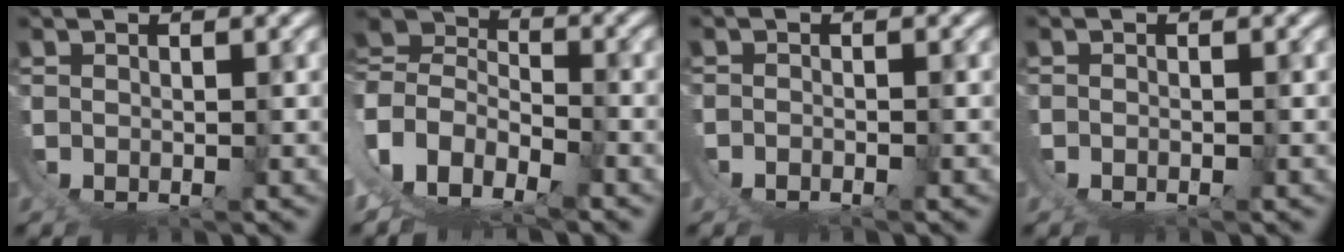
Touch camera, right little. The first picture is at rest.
{"total": 9.6, "force": [2.1, 7.7, 5.4], "torque": [-0.131, -0.023, 0.033]}
{"total": 1.4, "force": [-0.7, 1.1, 0.7], "torque": [-0.016, 0.000, -0.011]}
{"total": 0.7, "force": [-0.3, 0.5, 0.3], "torque": [-0.008, 0.000, -0.005]}